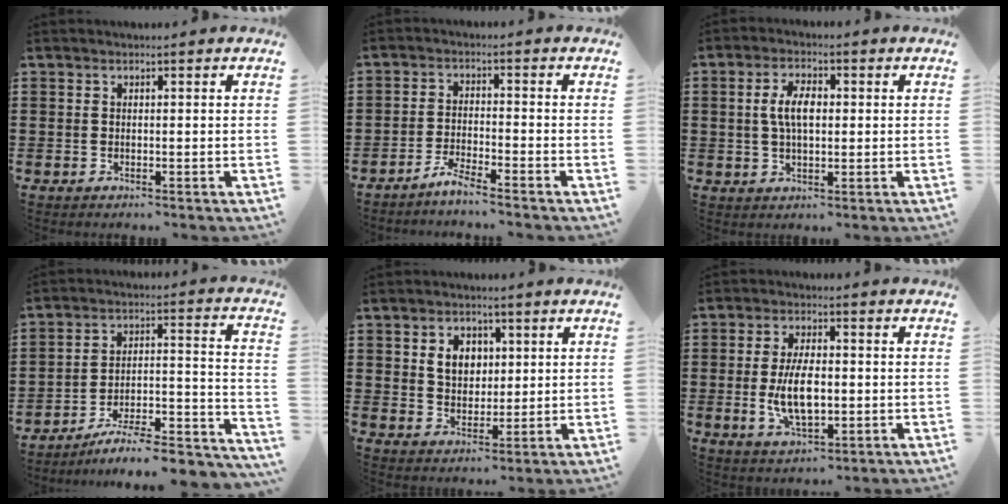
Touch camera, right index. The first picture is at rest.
{"total": 3.3, "force": [-3.1, -0.4, 1.0], "torque": [-0.026, 0.000, -0.063]}
{"total": 5.4, "force": [0.5, 2.6, 4.8], "torque": [-0.104, 0.008, 0.004]}
{"total": 6.6, "force": [-5.7, 0.6, 3.3], "torque": [-0.049, -0.007, -0.112]}
{"total": 5.0, "force": [1.4, 3.9, 2.7], "torque": [-0.060, 0.011, 0.021]}
{"total": 8.1, "force": [-0.7, 3.6, 7.2], "torque": [-0.145, -0.007, -0.019]}